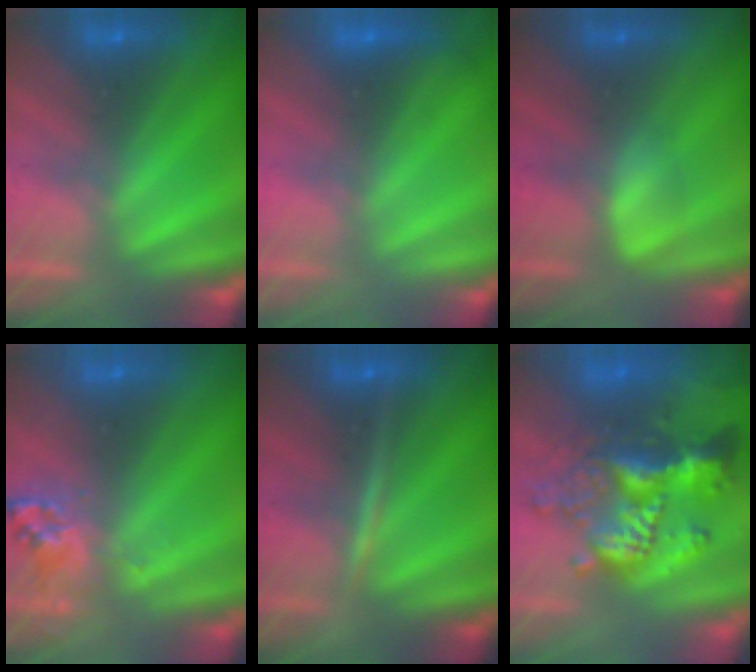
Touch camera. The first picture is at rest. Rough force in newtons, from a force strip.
{"total": 2.1}
{"total": 2.7}
{"total": 2.7}
{"total": 3.2}
{"total": 9.0}